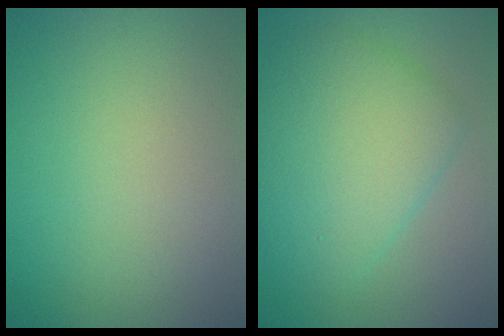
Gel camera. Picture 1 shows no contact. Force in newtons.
{"total": 7.2, "press": 7.2, "slide": 0.2}